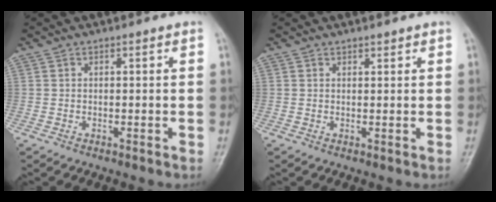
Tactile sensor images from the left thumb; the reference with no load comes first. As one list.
[{"total": 0.9, "force": [0.8, 0.4, 0.3], "torque": [0.000, -0.005, 0.011]}]